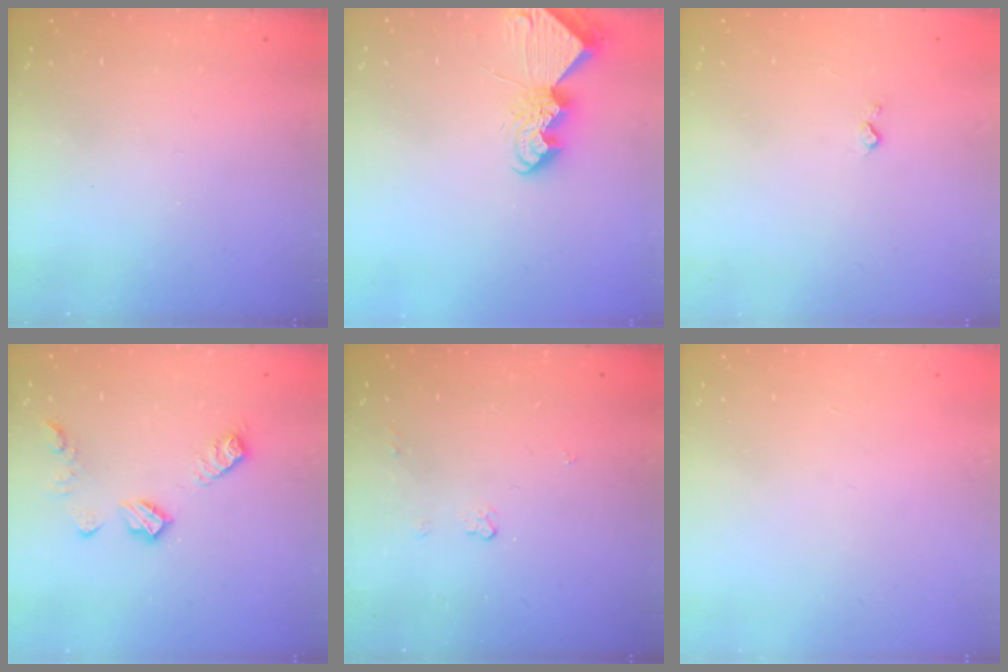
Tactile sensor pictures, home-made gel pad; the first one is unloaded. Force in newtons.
{"total": 7.9, "press": 7.9, "slide": 0.7}
{"total": 2.8, "press": 2.7, "slide": 0.4}
{"total": 9.7, "press": 9.7, "slide": 0.2}
{"total": 3.6, "press": 3.6, "slide": 0.5}
{"total": 0.0}